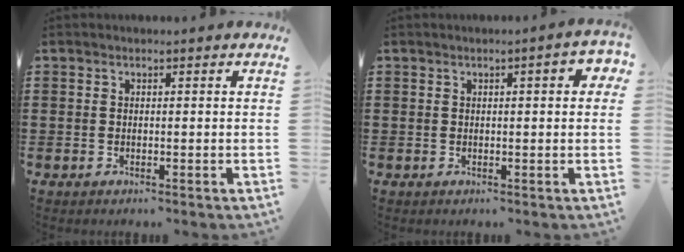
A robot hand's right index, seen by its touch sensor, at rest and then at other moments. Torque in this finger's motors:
{"motor_torque": [0.60, -0.06, 0.15, 0.02]}